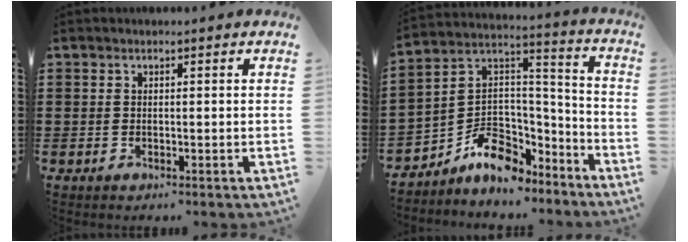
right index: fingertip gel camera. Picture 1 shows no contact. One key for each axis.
{"total": 8.7, "fx": -5.2, "fy": 6.1, "fz": 3.2, "tx": -0.074, "ty": 0.006, "tz": -0.094}